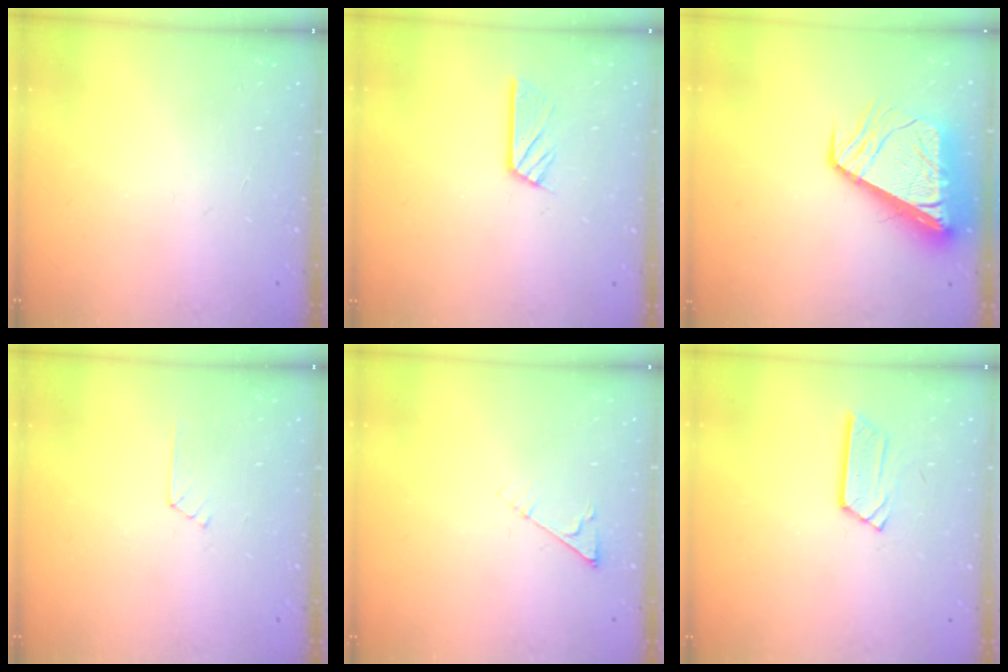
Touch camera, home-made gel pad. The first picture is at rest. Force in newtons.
{"total": 5.8, "press": 5.8, "slide": 0.3}
{"total": 11.8, "press": 11.7, "slide": 1.5}
{"total": 3.6, "press": 3.6, "slide": 0.4}
{"total": 4.5, "press": 4.5, "slide": 0.5}
{"total": 5.1, "press": 5.1, "slide": 0.4}